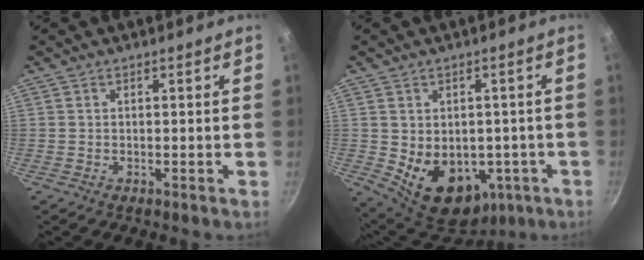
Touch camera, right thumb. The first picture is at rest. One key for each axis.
{"total": 14.1, "fx": -2.9, "fy": 10.2, "fz": 9.2, "tx": -0.103, "ty": -0.006, "tz": -0.009}